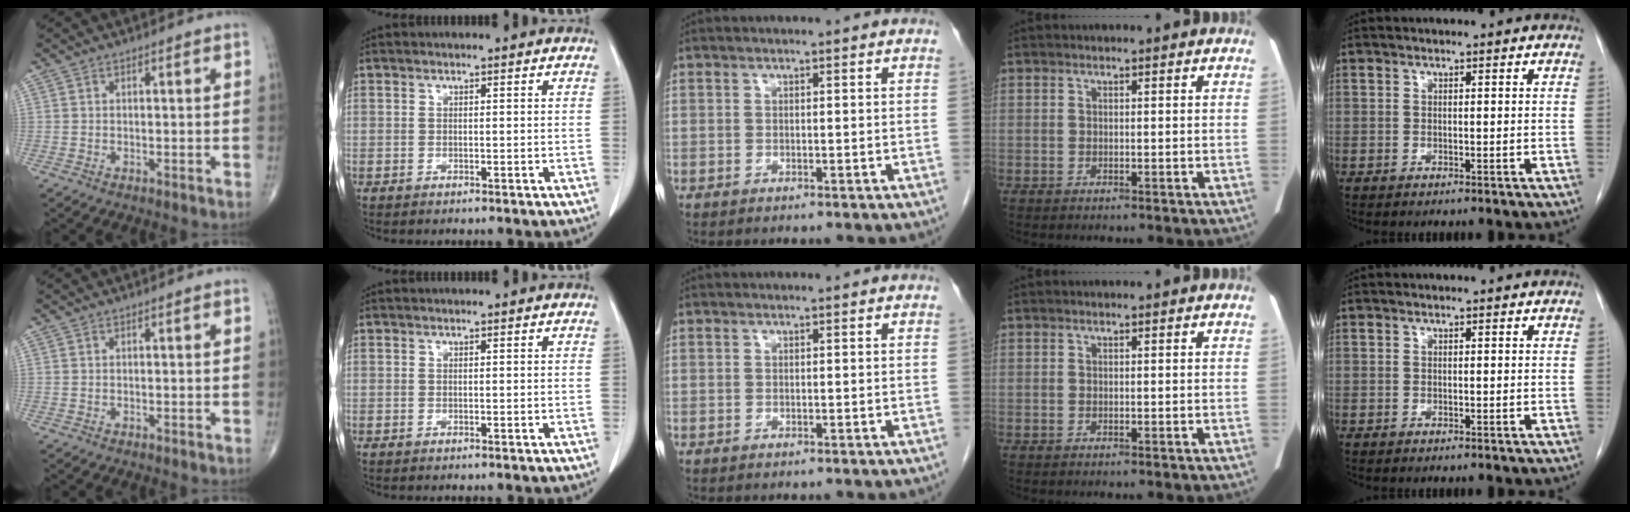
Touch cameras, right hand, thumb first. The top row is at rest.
{}